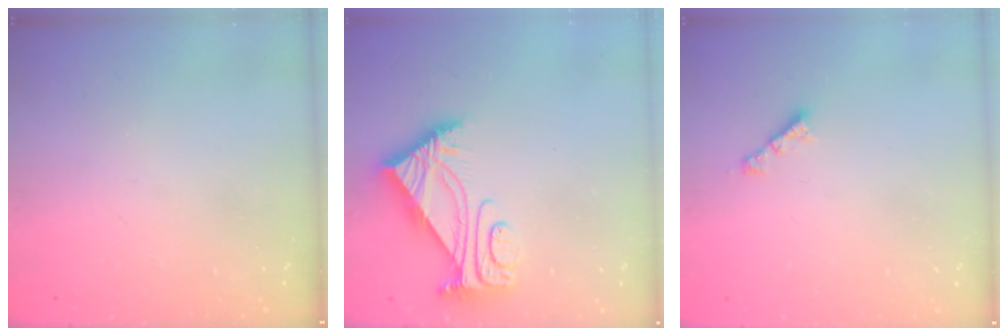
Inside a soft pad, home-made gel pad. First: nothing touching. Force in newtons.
{"total": 5.9, "press": 5.9, "slide": 0.5}
{"total": 2.6, "press": 2.6, "slide": 0.1}